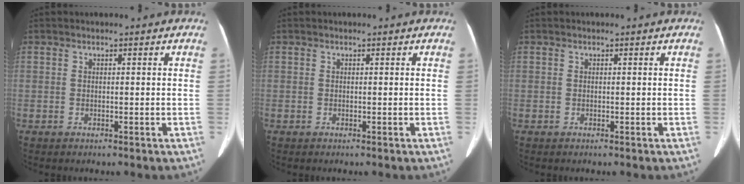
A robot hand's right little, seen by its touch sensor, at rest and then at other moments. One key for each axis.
{"total": 0.0}
{"total": 0.0}